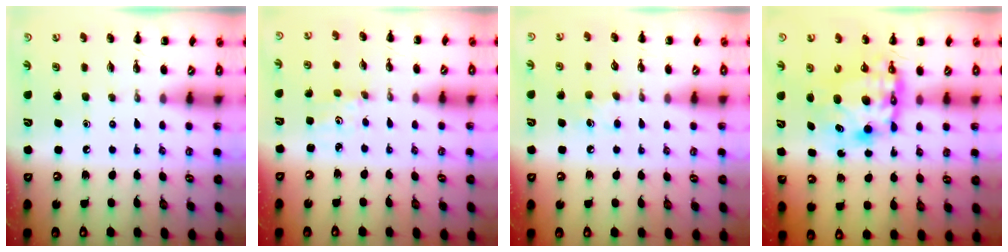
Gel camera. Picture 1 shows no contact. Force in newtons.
{"total": 1.5, "press": 1.4, "slide": 0.5}
{"total": 5.5, "press": 5.2, "slide": 1.7}
{"total": 8.5, "press": 8.2, "slide": 2.2}